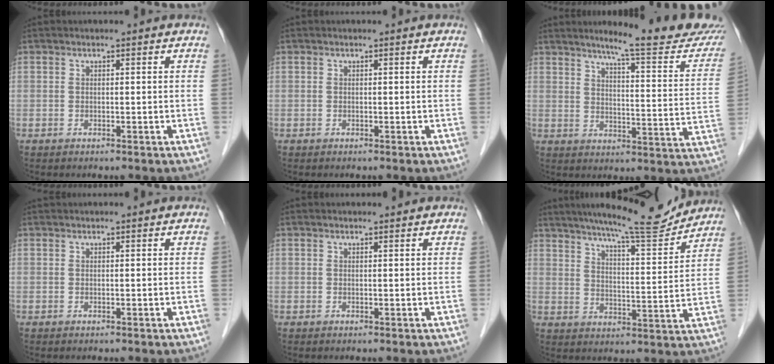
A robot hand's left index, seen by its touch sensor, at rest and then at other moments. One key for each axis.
{"total": 0.0}
{"total": 18.0, "fx": 15.9, "fy": 0.6, "fz": 8.4, "tx": -0.103, "ty": -0.057, "tz": 0.192}
{"total": 0.6, "fx": 0.6, "fy": 0.0, "fz": 0.1, "tx": -0.005, "ty": 0.014, "tz": 0.014}
{"total": 1.0, "fx": 1.0, "fy": 0.1, "fz": 0.1, "tx": -0.009, "ty": 0.006, "tz": 0.015}
{"total": 14.6, "fx": 13.3, "fy": 0.5, "fz": 6.0, "tx": -0.097, "ty": -0.005, "tz": 0.191}